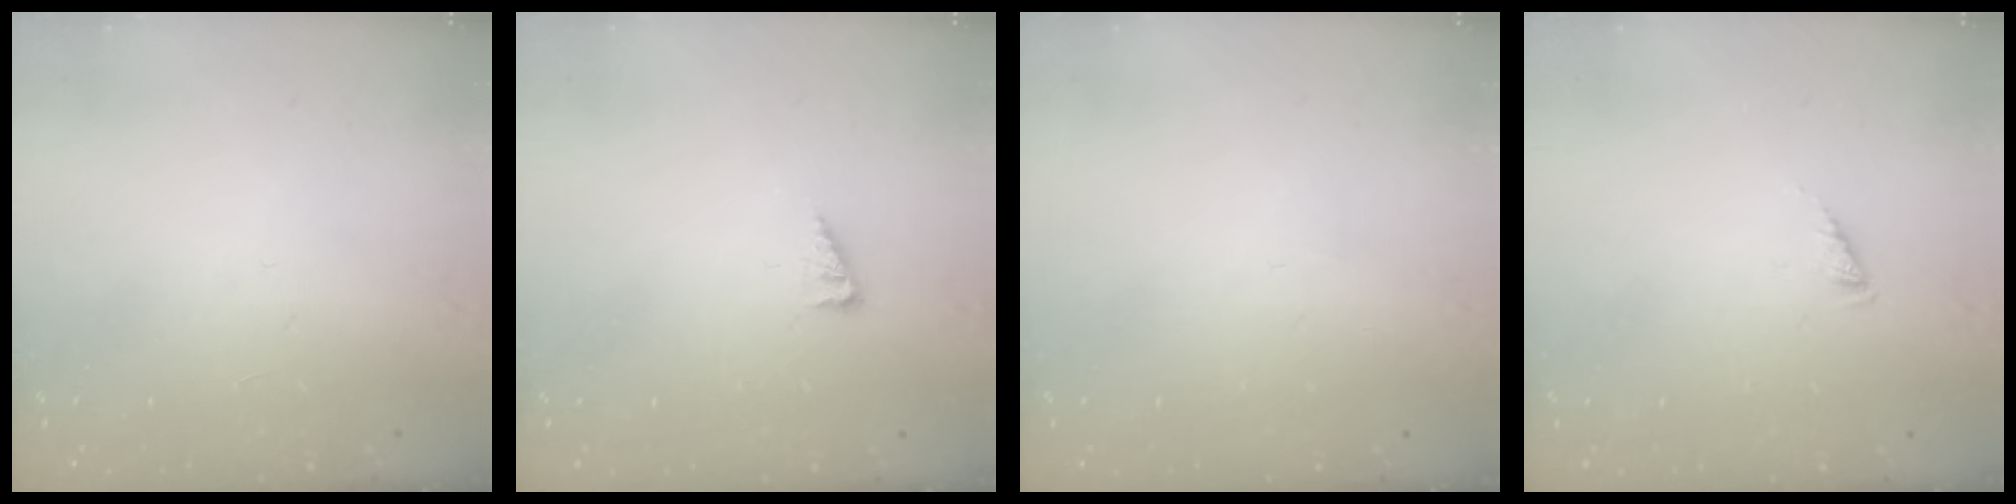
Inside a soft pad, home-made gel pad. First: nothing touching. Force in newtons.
{"total": 2.7, "press": 2.7, "slide": 0.4}
{"total": 0.0}
{"total": 0.8, "press": 0.8, "slide": 0.2}